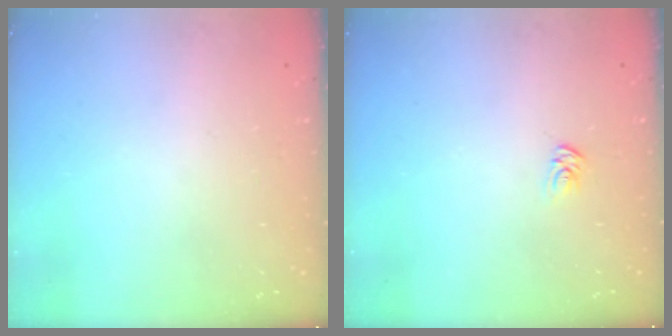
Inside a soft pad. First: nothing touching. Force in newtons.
{"total": 2.6, "press": 2.6, "slide": 0.3}